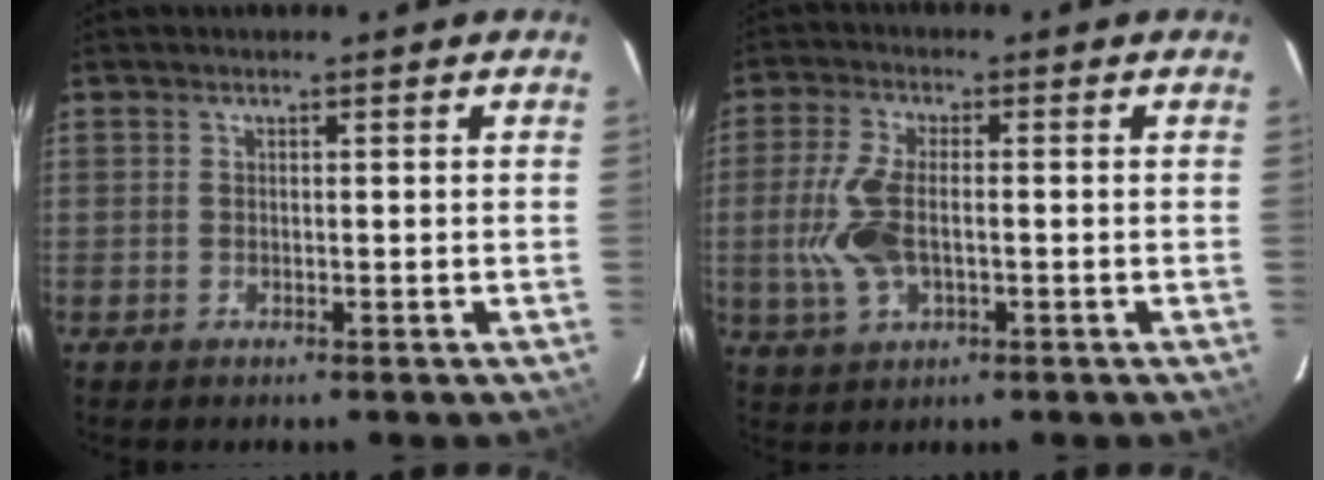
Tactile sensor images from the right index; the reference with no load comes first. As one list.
[{"total": 9.2, "force": [-1.2, 4.5, 7.9], "torque": [-0.176, -0.001, -0.020]}]